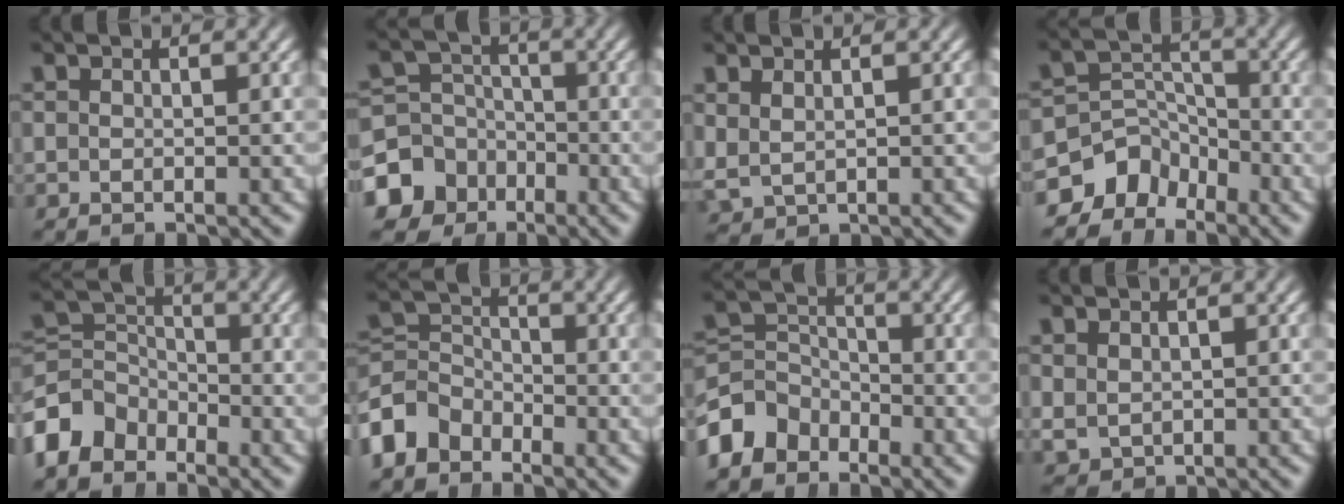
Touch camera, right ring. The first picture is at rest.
{"total": 9.4, "force": [-4.1, 7.9, 3.0], "torque": [-0.043, -0.042, -0.061]}
{"total": 1.9, "force": [1.0, 1.5, 0.7], "torque": [-0.026, -0.005, 0.032]}
{"total": 8.4, "force": [-3.8, 6.6, 3.5], "torque": [-0.052, -0.022, -0.065]}
{"total": 7.0, "force": [-2.6, 5.9, 2.7], "torque": [-0.064, -0.028, -0.041]}
{"total": 5.8, "force": [-2.4, 4.9, 2.0], "torque": [-0.051, -0.026, -0.036]}
{"total": 6.4, "force": [-2.8, 5.3, 2.2], "torque": [-0.049, -0.027, -0.043]}
{"total": 1.6, "force": [0.4, 1.5, 0.5], "torque": [-0.013, -0.013, 0.024]}